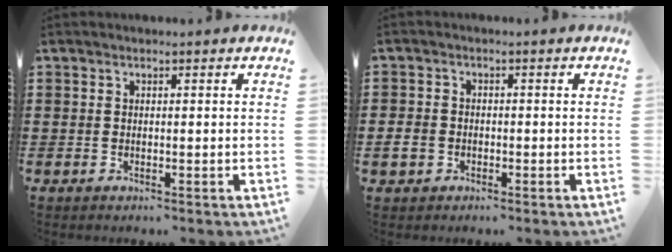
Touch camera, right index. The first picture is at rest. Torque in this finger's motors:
{"motor_torque": [0.86, 0.81, 0.31, 0.03]}